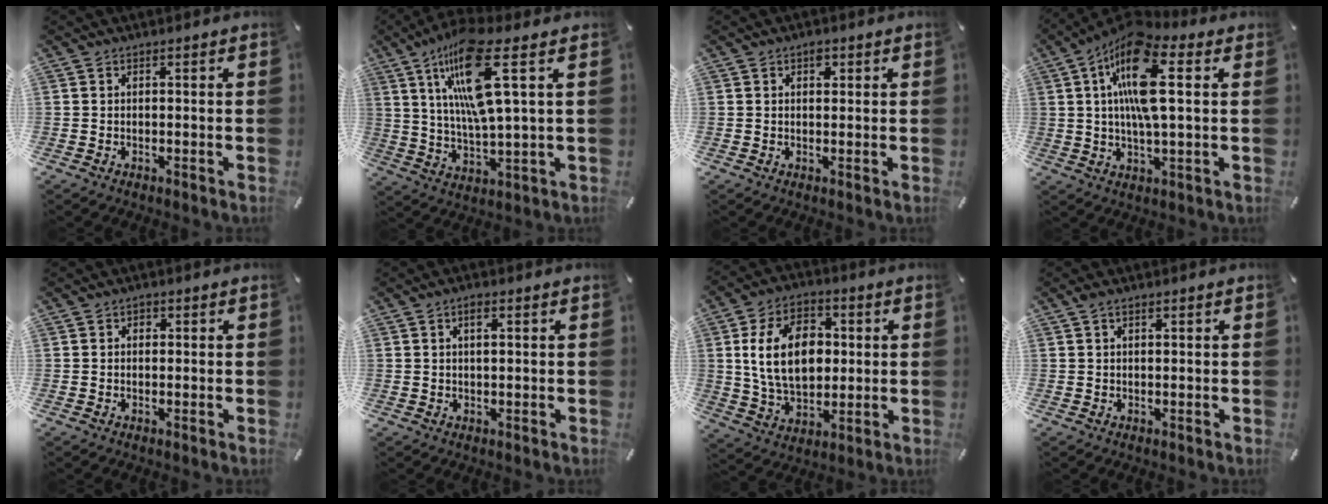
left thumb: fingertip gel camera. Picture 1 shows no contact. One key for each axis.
{"total": 16.6, "fx": 7.1, "fy": 3.3, "fz": 14.7, "tx": -0.307, "ty": -0.020, "tz": 0.105}
{"total": 1.7, "fx": 0.8, "fy": 1.1, "fz": 1.0, "tx": -0.015, "ty": 0.001, "tz": 0.012}
{"total": 15.6, "fx": 3.8, "fy": 5.8, "fz": 14.0, "tx": -0.277, "ty": 0.001, "tz": 0.063}
{"total": 0.9, "fx": 0.2, "fy": 0.8, "fz": 0.3, "tx": 0.001, "ty": 0.003, "tz": 0.000}
{"total": 2.1, "fx": 0.7, "fy": 0.7, "fz": 1.8, "tx": -0.039, "ty": 0.005, "tz": 0.011}
{"total": 15.3, "fx": 1.8, "fy": 10.5, "fz": 10.9, "tx": -0.227, "ty": 0.009, "tz": 0.027}
{"total": 1.2, "fx": 0.6, "fy": 0.5, "fz": 0.9, "tx": -0.019, "ty": 0.003, "tz": 0.011}